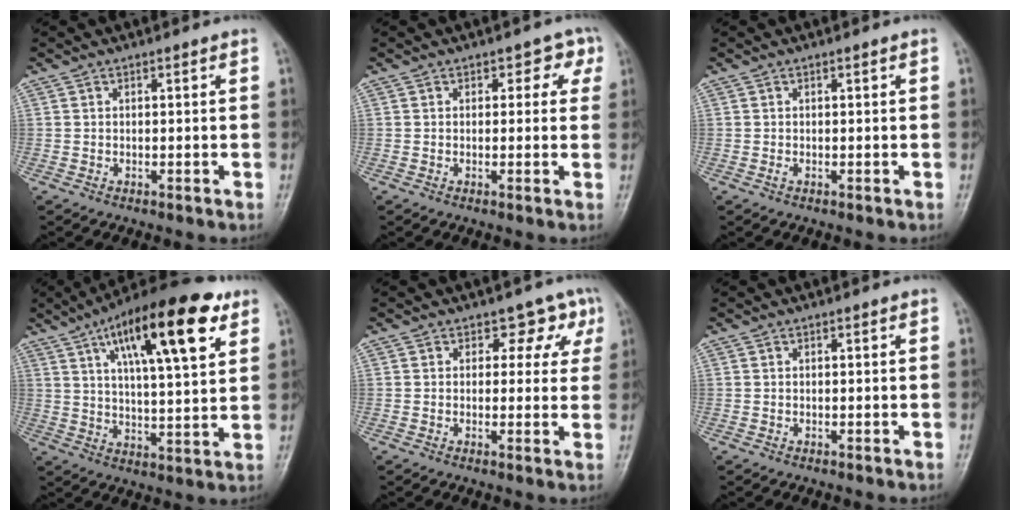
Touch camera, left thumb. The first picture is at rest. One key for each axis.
{"total": 3.3, "fx": 1.2, "fy": 2.5, "fz": 1.8, "tx": 0.016, "ty": 0.001, "tz": 0.004}
{"total": 0.6, "fx": 0.0, "fy": 0.2, "fz": 0.6, "tx": -0.008, "ty": 0.002, "tz": 0.001}
{"total": 20.5, "fx": 10.0, "fy": 6.2, "fz": 16.8, "tx": -0.245, "ty": -0.020, "tz": 0.155}
{"total": 4.6, "fx": 2.4, "fy": 3.6, "fz": 1.7, "tx": 0.018, "ty": -0.006, "tz": 0.019}
{"total": 0.0}